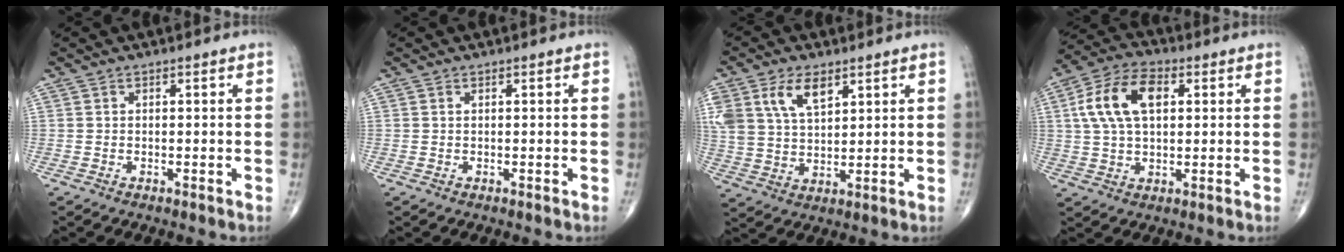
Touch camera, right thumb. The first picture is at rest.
{"total": 0.0}
{"total": 10.8, "force": [5.4, 6.0, 7.3], "torque": [-0.139, -0.014, 0.112]}
{"total": 12.3, "force": [2.9, 7.1, 9.7], "torque": [-0.184, 0.017, 0.049]}